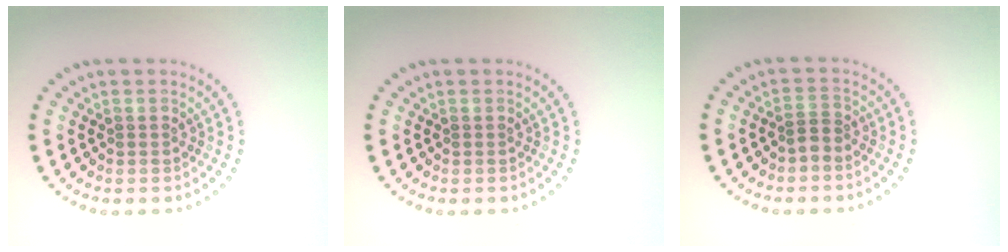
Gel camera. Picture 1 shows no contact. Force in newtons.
{"total": 0.0}
{"total": 1.2, "press": 0.8, "slide": 0.9}